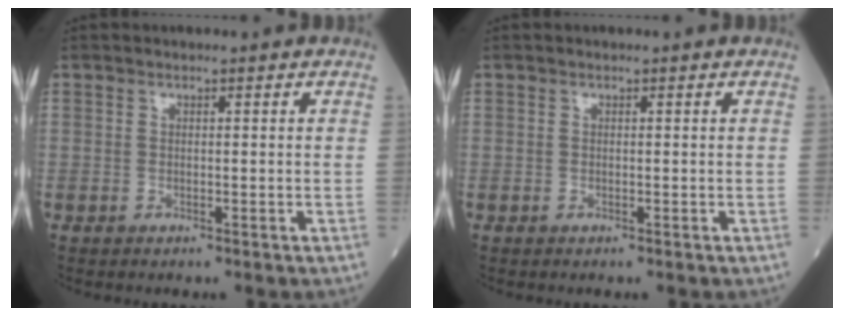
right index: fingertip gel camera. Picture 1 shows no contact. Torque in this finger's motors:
{"motor_torque": [0.01, -0.01, -0.05, 0.01]}